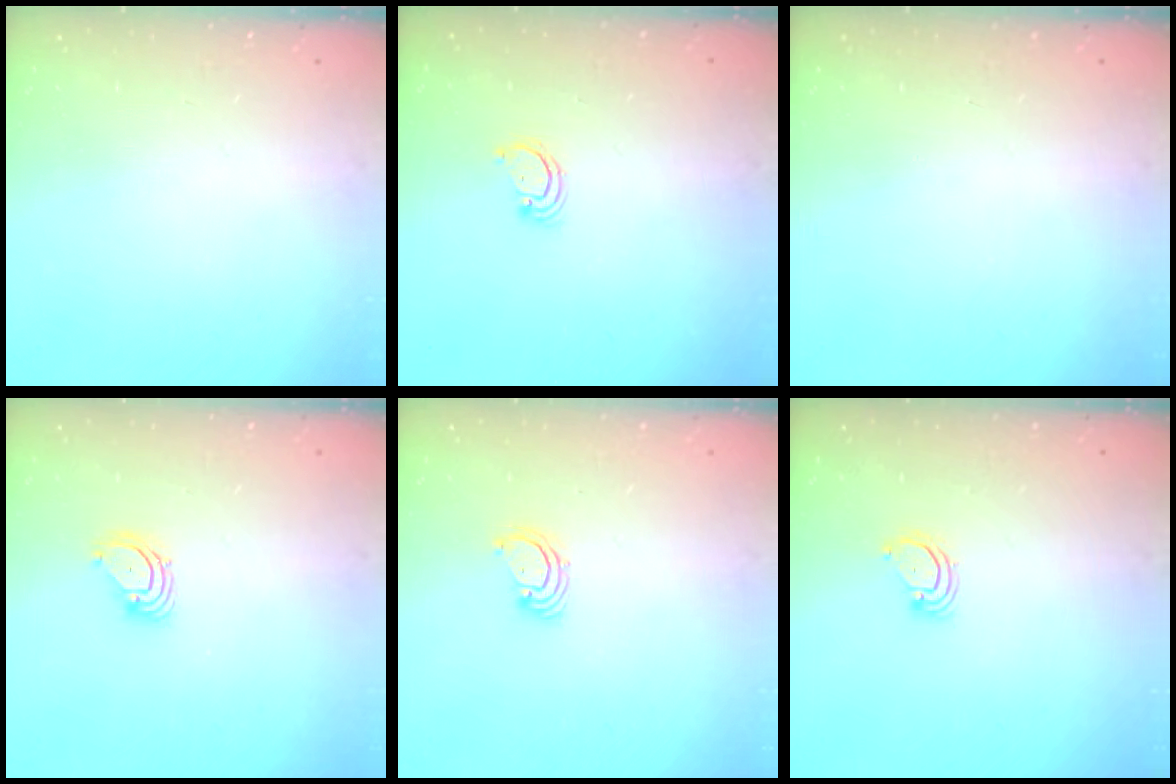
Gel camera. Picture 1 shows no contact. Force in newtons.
{"total": 1.7, "press": 1.7, "slide": 0.1}
{"total": 0.0}
{"total": 3.6, "press": 3.6, "slide": 0.3}
{"total": 3.3, "press": 3.3, "slide": 0.2}
{"total": 2.9, "press": 2.9, "slide": 0.3}